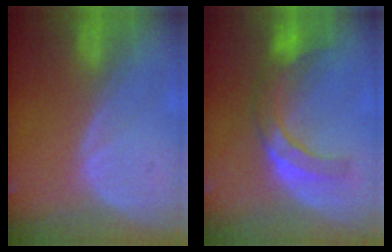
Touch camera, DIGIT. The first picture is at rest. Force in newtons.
{"total": 7.5, "press": 7.1, "slide": 2.3}